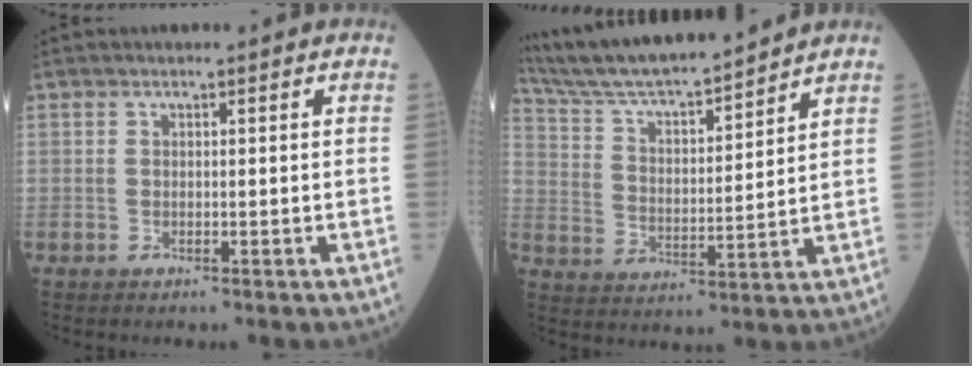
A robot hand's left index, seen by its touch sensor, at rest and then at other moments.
{"total": 15.1, "force": [13.8, 0.6, 6.0], "torque": [-0.117, 0.006, 0.244]}